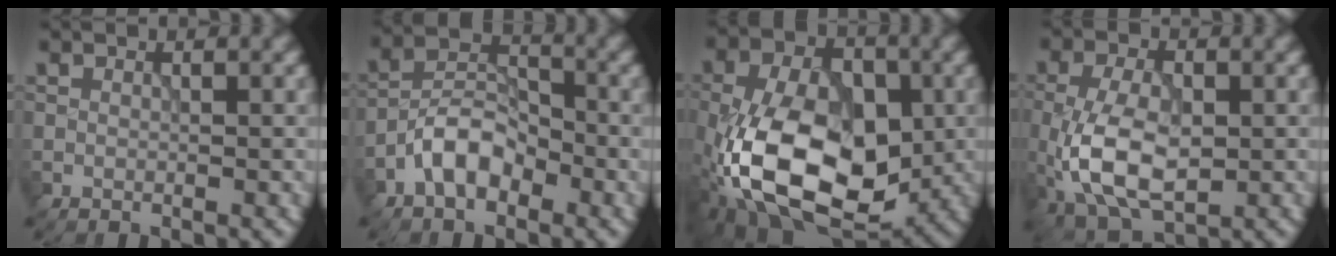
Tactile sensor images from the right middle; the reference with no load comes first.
{"total": 4.7, "force": [-2.5, 2.6, 3.0], "torque": [-0.049, 0.014, -0.053]}
{"total": 14.2, "force": [-3.3, 8.5, 10.8], "torque": [-0.209, -0.012, -0.068]}
{"total": 8.2, "force": [-1.8, 4.5, 6.6], "torque": [-0.141, -0.005, -0.035]}